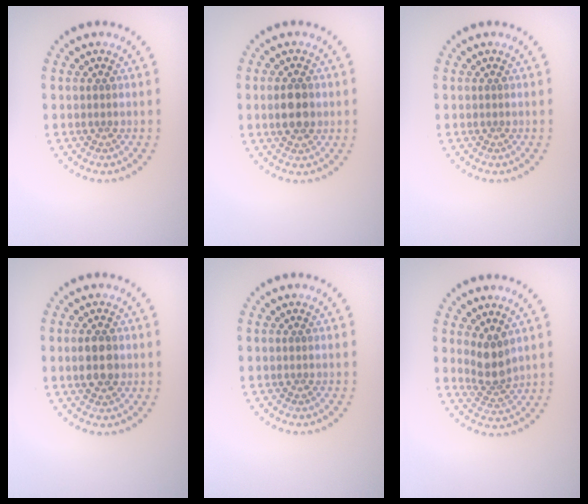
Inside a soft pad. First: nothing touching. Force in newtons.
{"total": 2.9, "press": 2.9, "slide": 0.1}
{"total": 0.0}
{"total": 2.8, "press": 2.8, "slide": 0.1}
{"total": 0.0}
{"total": 2.8, "press": 2.3, "slide": 1.6}